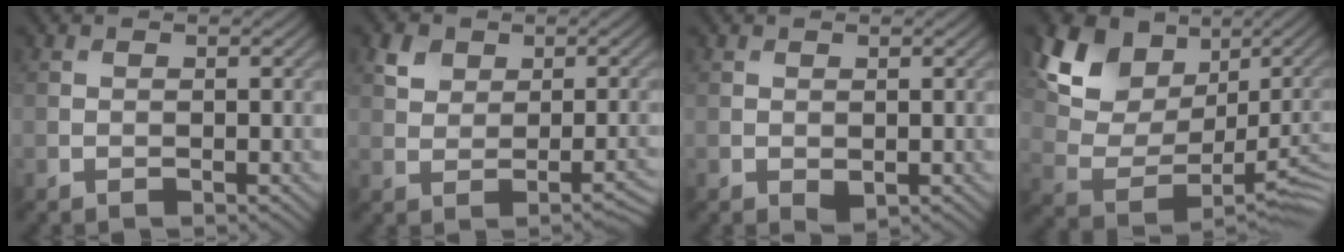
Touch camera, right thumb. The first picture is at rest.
{"total": 2.4, "force": [0.6, 1.9, 1.3], "torque": [-0.012, -0.002, 0.013]}
{"total": 0.8, "force": [0.1, 0.7, 0.5], "torque": [-0.011, -0.004, 0.007]}
{"total": 11.0, "force": [4.9, 7.4, 6.5], "torque": [-0.131, 0.013, 0.096]}